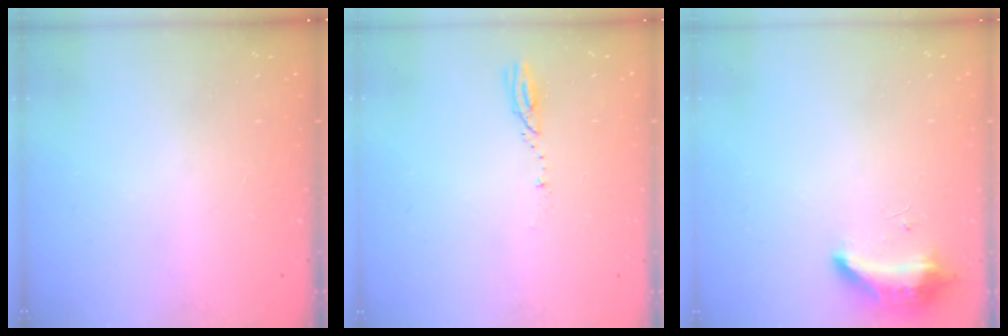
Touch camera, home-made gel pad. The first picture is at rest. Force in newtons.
{"total": 3.1, "press": 3.1, "slide": 0.3}
{"total": 9.7, "press": 8.8, "slide": 4.1}